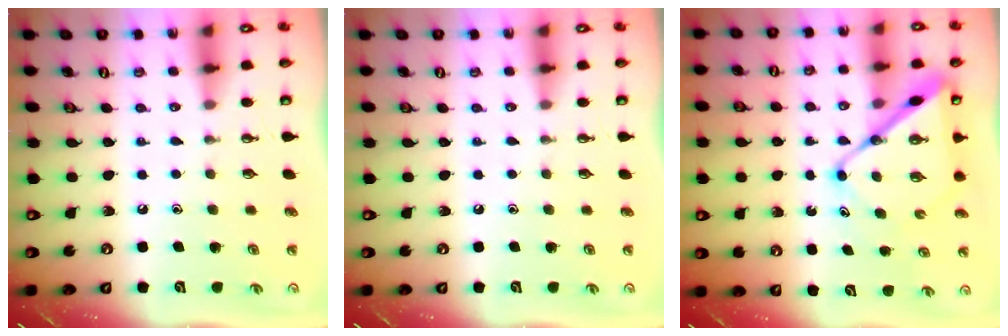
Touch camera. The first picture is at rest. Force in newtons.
{"total": 0.0}
{"total": 12.2, "press": 12.1, "slide": 1.2}